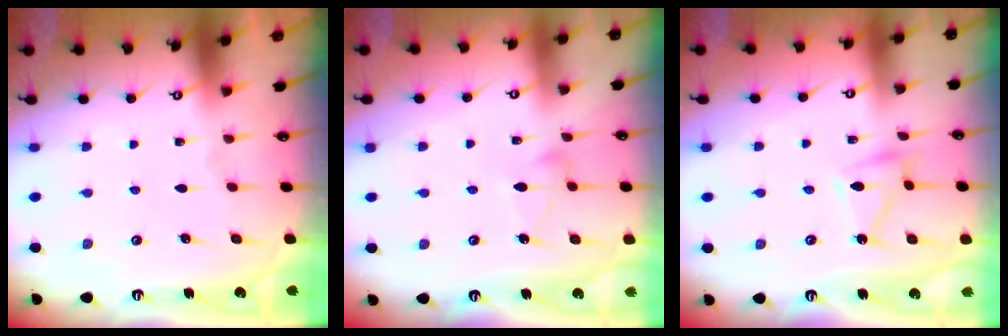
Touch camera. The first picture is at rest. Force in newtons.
{"total": 3.9, "press": 3.9, "slide": 0.2}
{"total": 6.7, "press": 6.7, "slide": 0.3}